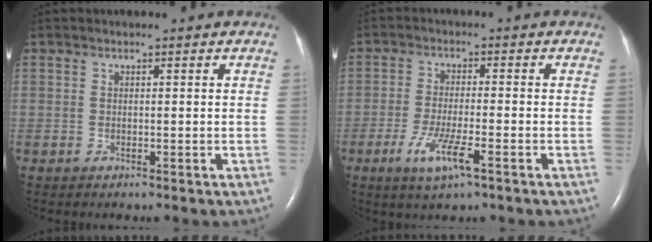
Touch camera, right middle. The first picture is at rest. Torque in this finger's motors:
{"motor_torque": [1.09, -0.59, 0.16, 0.13]}